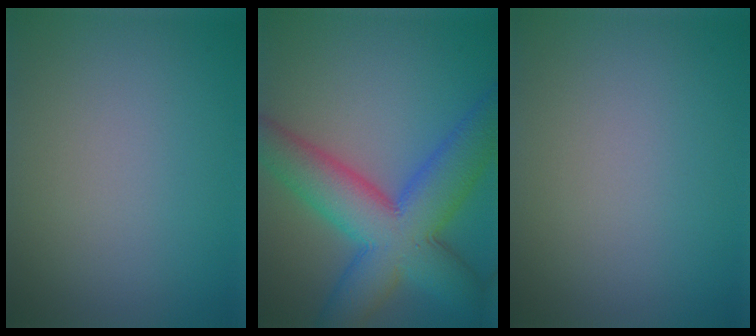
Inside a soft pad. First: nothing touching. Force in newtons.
{"total": 11.0, "press": 11.0, "slide": 0.4}
{"total": 0.0}